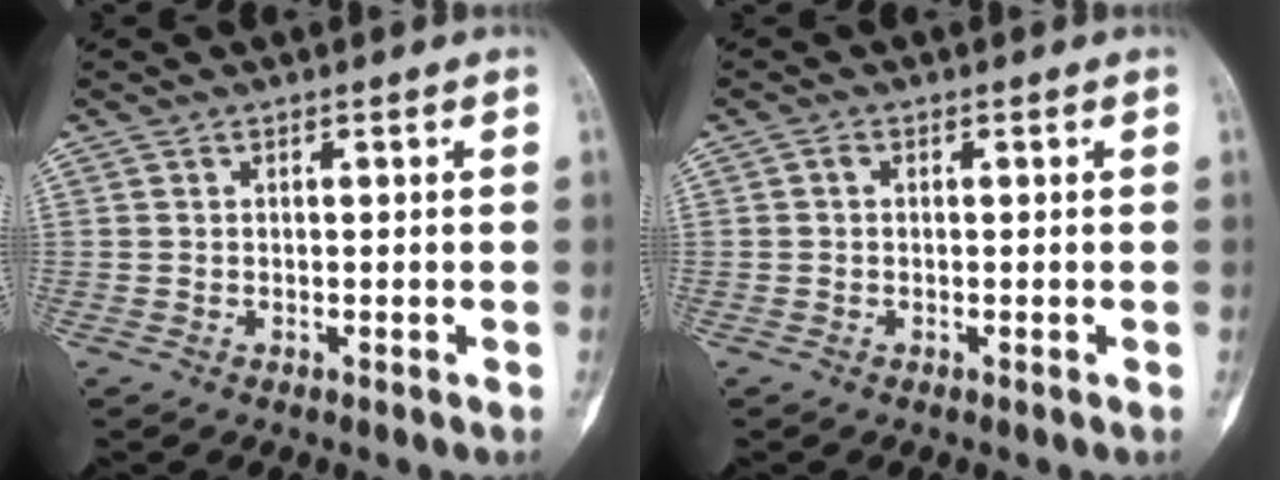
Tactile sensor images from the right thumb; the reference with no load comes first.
{"total": 0.7, "force": [0.0, 0.6, 0.5], "torque": [-0.007, 0.002, -0.005]}